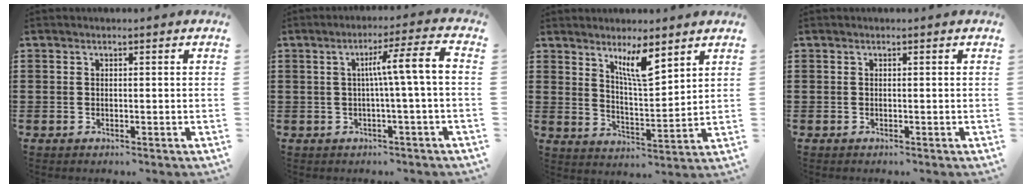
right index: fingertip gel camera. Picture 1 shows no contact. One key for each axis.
{"total": 7.0, "fx": -0.1, "fy": -0.3, "fz": 7.0, "tx": -0.129, "ty": 0.001, "tz": -0.010}
{"total": 6.8, "fx": 4.8, "fy": 1.3, "fz": 4.7, "tx": -0.089, "ty": -0.017, "tz": 0.081}
{"total": 0.0}